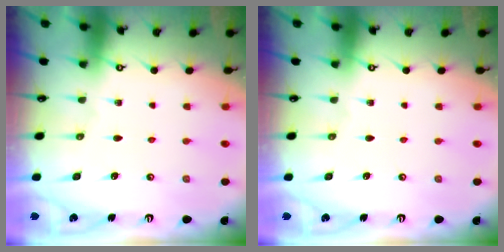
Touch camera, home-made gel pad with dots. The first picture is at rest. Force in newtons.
{"total": 0.0}